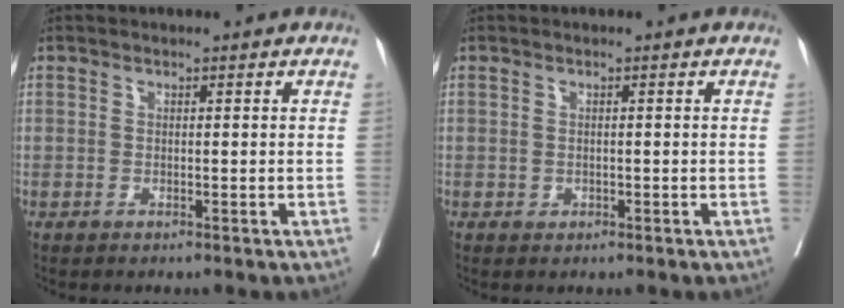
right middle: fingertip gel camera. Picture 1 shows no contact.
{"total": 0.6, "force": [-0.1, 0.5, 0.2], "torque": [-0.004, 0.001, 0.002]}